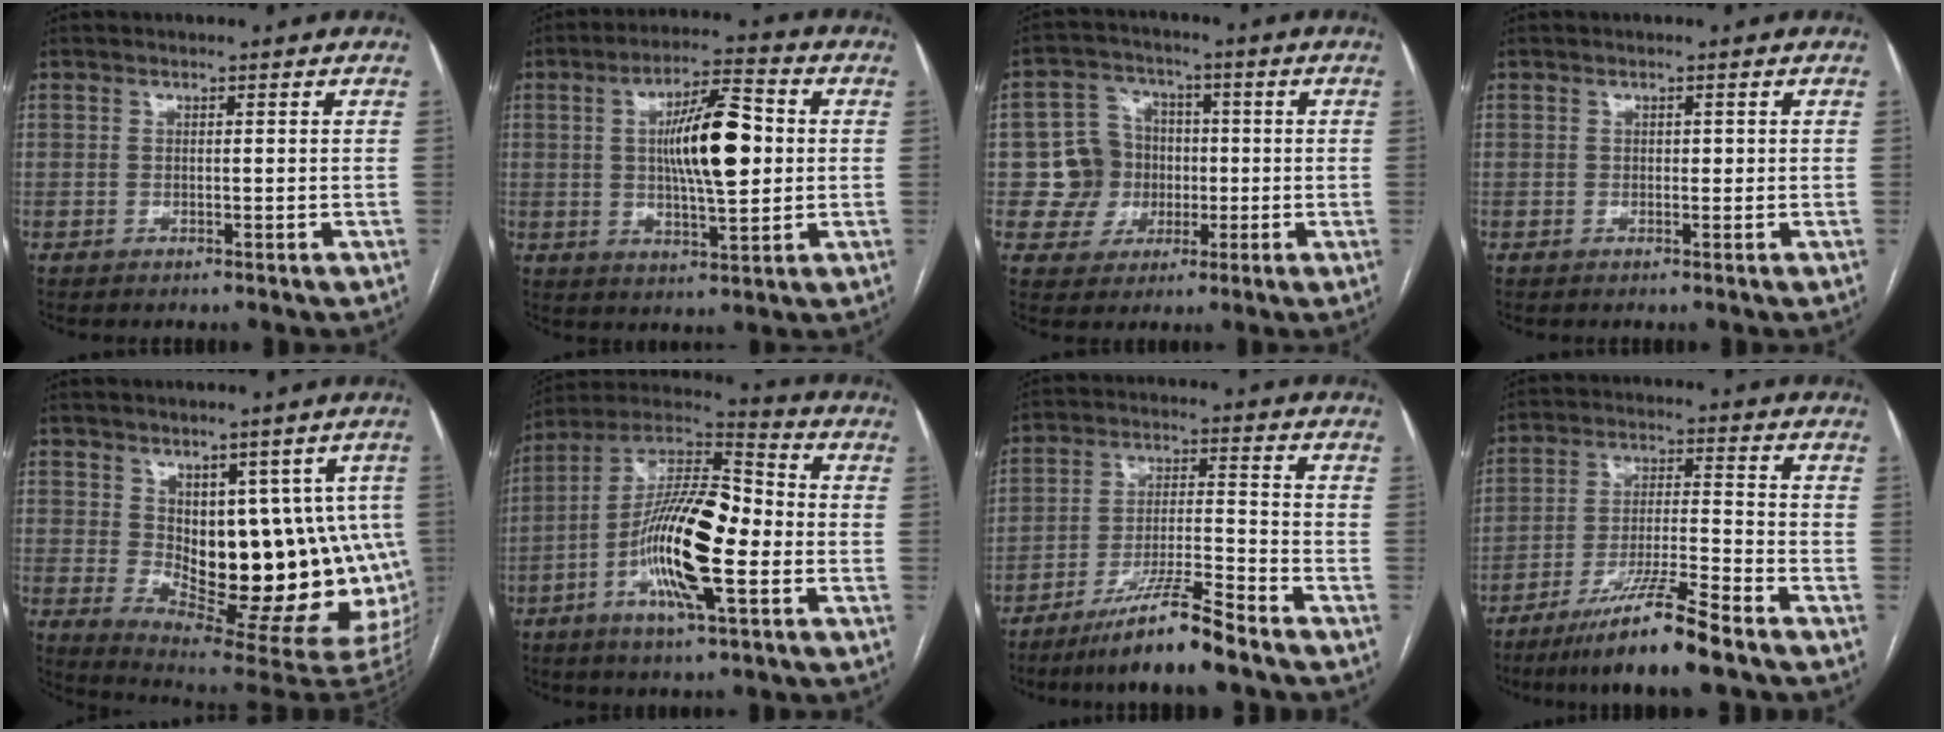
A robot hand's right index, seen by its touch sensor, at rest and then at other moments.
{"total": 12.3, "force": [1.3, 2.9, 11.8], "torque": [-0.203, 0.014, 0.019]}
{"total": 8.1, "force": [-0.7, 8.0, 1.3], "torque": [-0.025, 0.031, -0.005]}
{"total": 0.8, "force": [0.1, 0.6, 0.5], "torque": [-0.005, 0.003, 0.001]}
{"total": 17.3, "force": [0.5, 7.9, 15.4], "torque": [-0.146, -0.002, 0.028]}
{"total": 17.6, "force": [-4.0, 3.9, 16.6], "torque": [-0.314, 0.009, -0.075]}
{"total": 9.1, "force": [-7.7, 0.4, 4.8], "torque": [-0.081, 0.001, -0.138]}
{"total": 10.5, "force": [-7.8, -0.2, 7.0], "torque": [-0.127, -0.025, -0.142]}